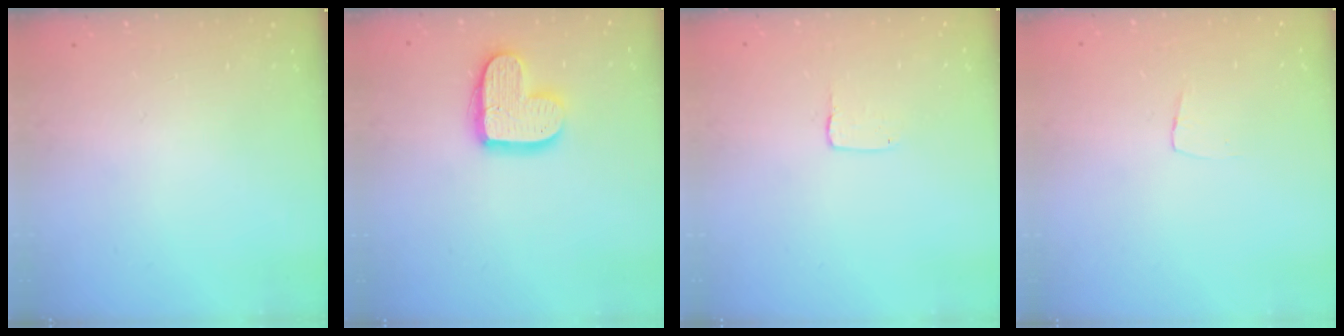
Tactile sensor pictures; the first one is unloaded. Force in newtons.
{"total": 13.8, "press": 13.8, "slide": 0.9}
{"total": 2.0, "press": 2.0, "slide": 0.2}
{"total": 3.3, "press": 3.3, "slide": 0.2}